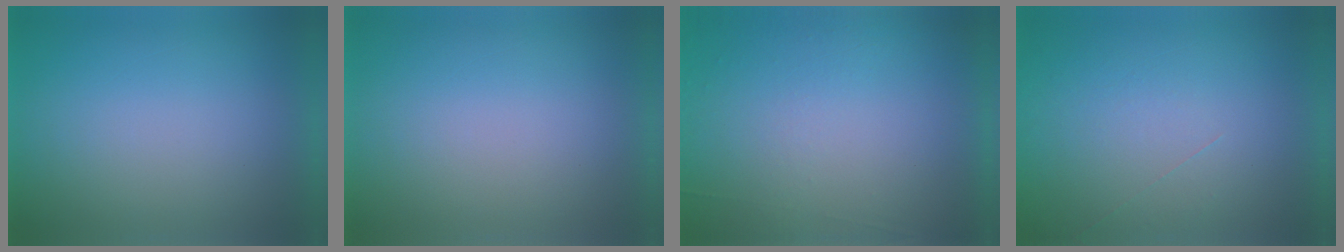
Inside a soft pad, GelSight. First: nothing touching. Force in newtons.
{"total": 0.0}
{"total": 5.8}
{"total": 1.2}